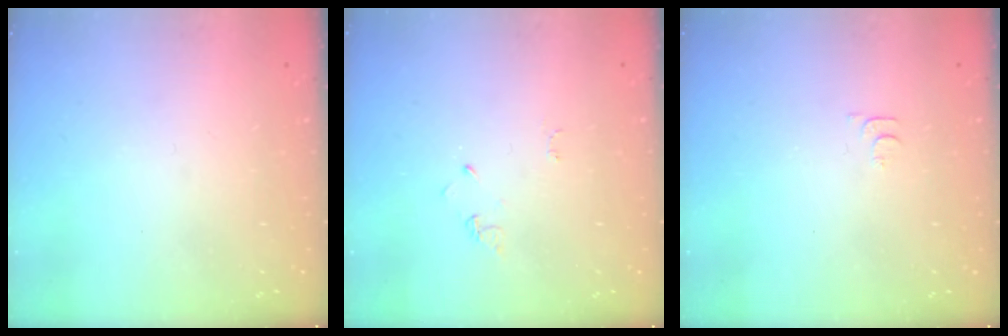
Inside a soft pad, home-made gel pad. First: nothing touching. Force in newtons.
{"total": 2.6, "press": 2.6, "slide": 0.4}
{"total": 4.6, "press": 4.5, "slide": 0.7}